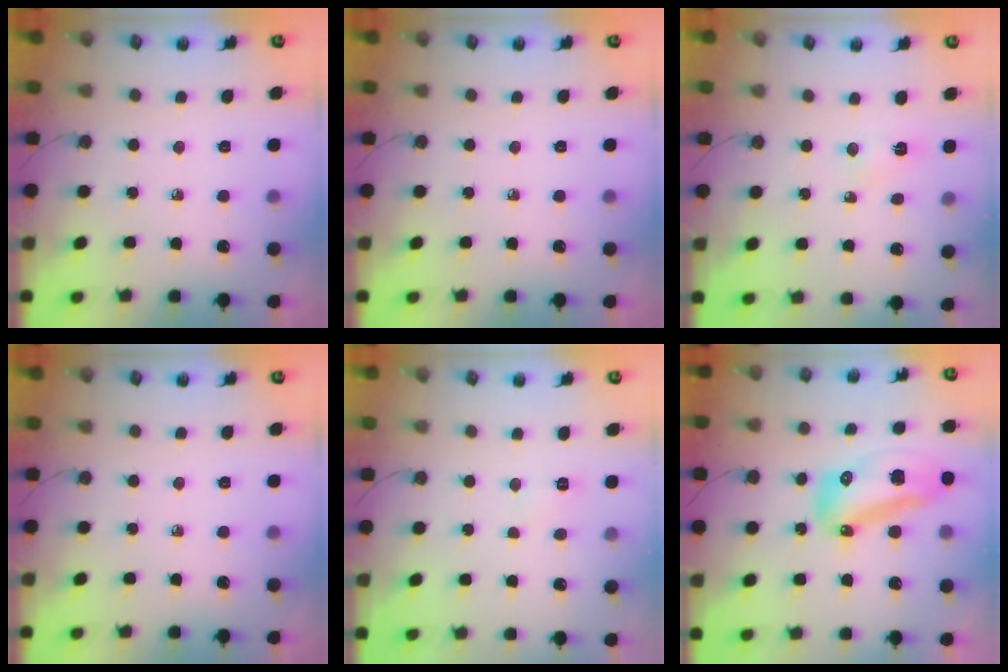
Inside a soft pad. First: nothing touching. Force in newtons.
{"total": 0.0}
{"total": 6.8, "press": 2.6, "slide": 6.3}
{"total": 0.0}
{"total": 4.7, "press": 4.7, "slide": 0.6}
{"total": 14.7, "press": 14.6, "slide": 1.2}